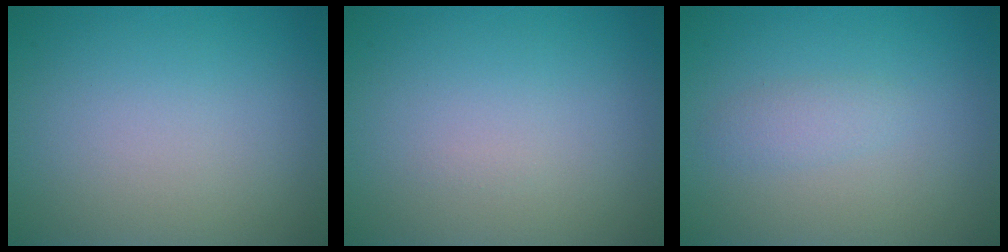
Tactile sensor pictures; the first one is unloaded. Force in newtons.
{"total": 0.0}
{"total": 1.3, "press": 1.3, "slide": 0.1}